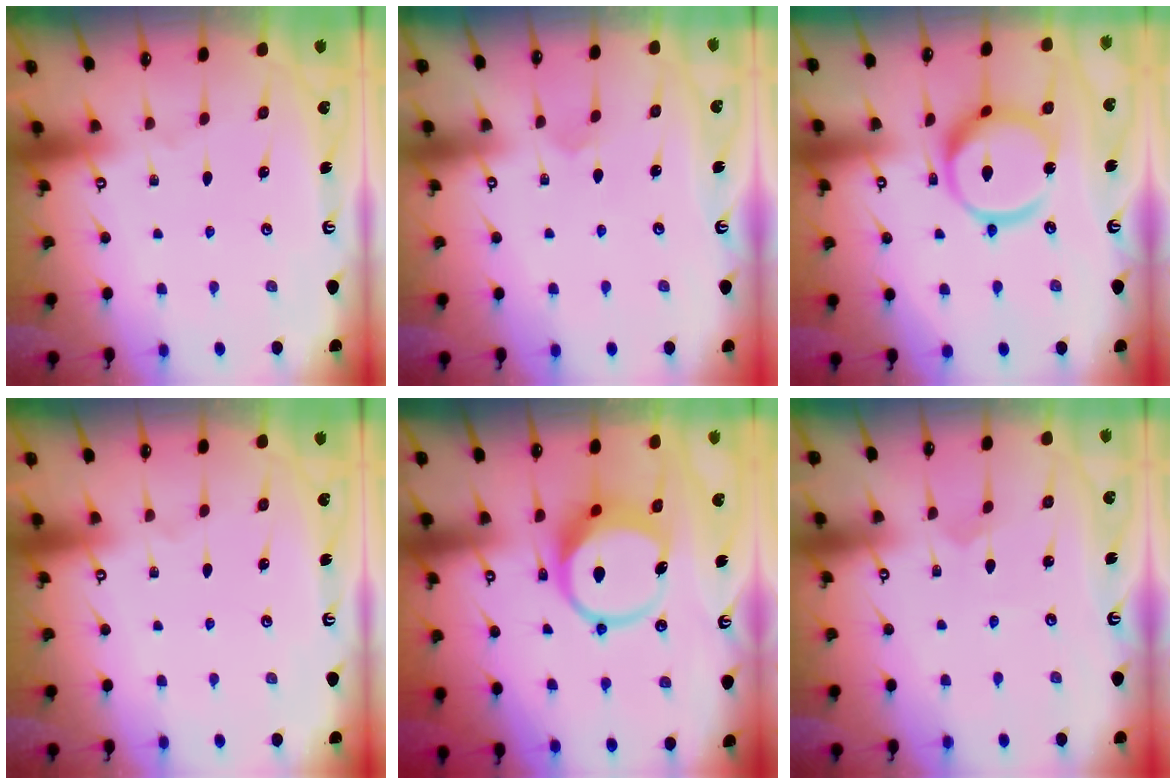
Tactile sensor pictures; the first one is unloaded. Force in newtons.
{"total": 4.2, "press": 4.2, "slide": 0.3}
{"total": 15.8, "press": 15.7, "slide": 1.8}
{"total": 0.0}
{"total": 9.3, "press": 9.2, "slide": 1.3}
{"total": 2.4, "press": 2.4, "slide": 0.2}